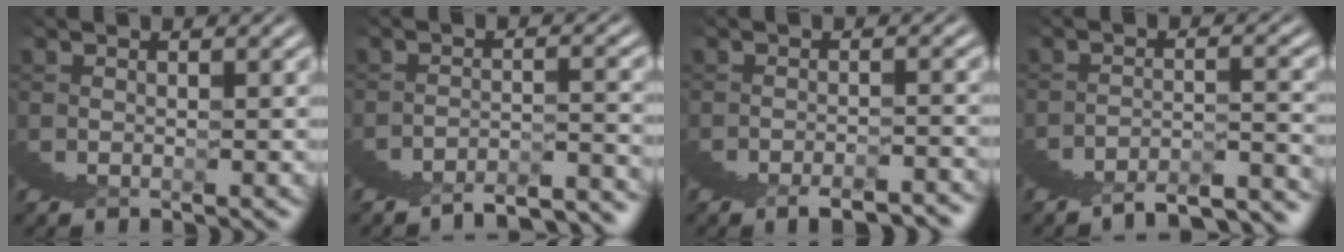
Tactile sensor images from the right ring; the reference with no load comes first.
{"total": 2.7, "force": [-2.5, -0.1, 1.0], "torque": [0.004, 0.006, -0.051]}
{"total": 1.7, "force": [-1.3, -1.0, 0.0], "torque": [0.021, 0.008, -0.028]}
{"total": 3.1, "force": [-2.7, 0.4, 1.6], "torque": [-0.009, 0.005, -0.053]}